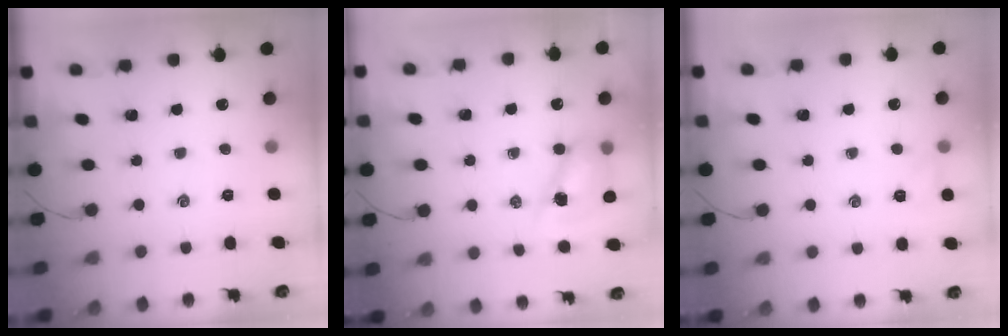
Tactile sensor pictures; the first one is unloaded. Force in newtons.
{"total": 8.1, "press": 8.0, "slide": 1.3}
{"total": 4.1, "press": 3.9, "slide": 1.2}